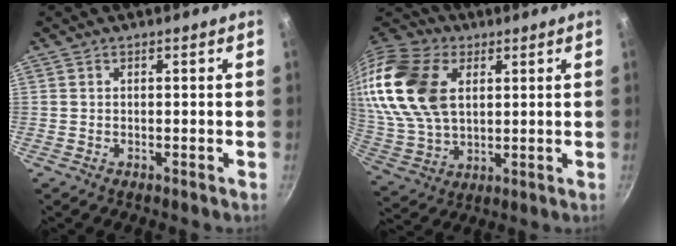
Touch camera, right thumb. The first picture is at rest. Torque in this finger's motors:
{"motor_torque": [0.81, 1.15, 2.42, 0.13, 0.29]}